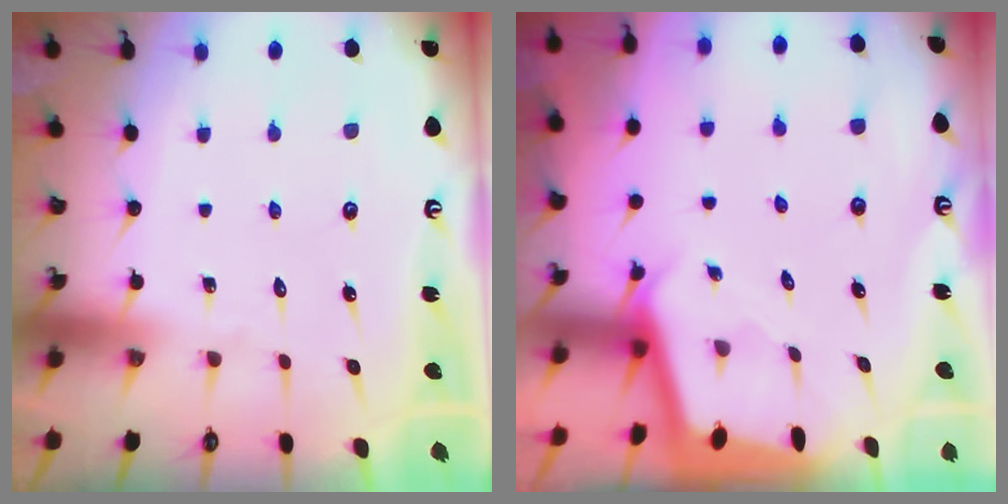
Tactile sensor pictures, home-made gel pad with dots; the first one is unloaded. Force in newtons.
{"total": 2.1, "press": 2.1, "slide": 0.1}